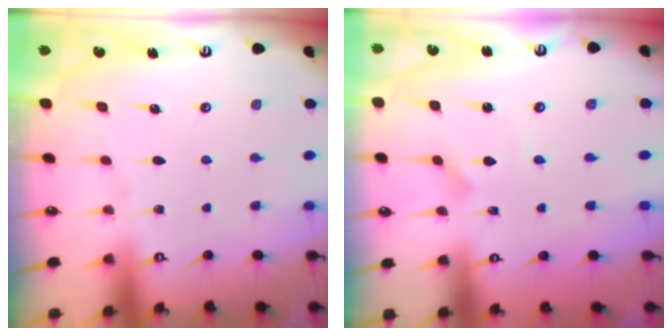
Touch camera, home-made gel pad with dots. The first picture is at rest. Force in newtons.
{"total": 0.9, "press": 0.9, "slide": 0.0}